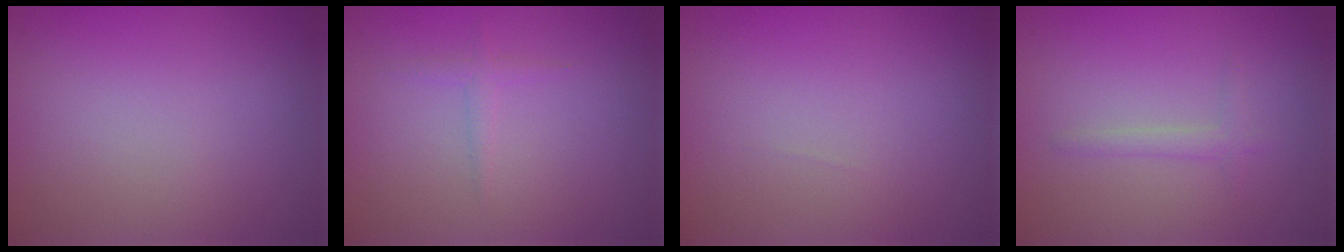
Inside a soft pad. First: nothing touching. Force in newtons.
{"total": 0.9, "press": 0.9, "slide": 0.0}
{"total": 0.0}
{"total": 1.2, "press": 1.2, "slide": 0.0}